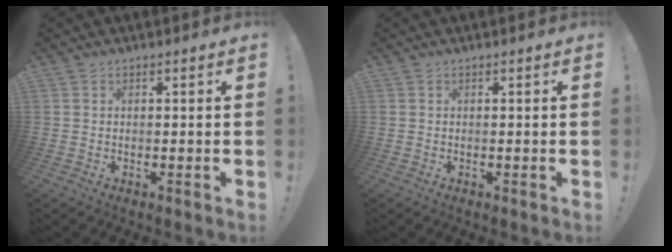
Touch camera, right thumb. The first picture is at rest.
{"total": 0.0}